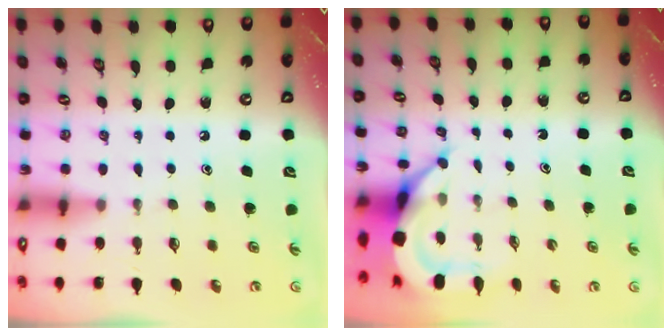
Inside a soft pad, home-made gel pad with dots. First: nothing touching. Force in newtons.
{"total": 6.6, "press": 6.6, "slide": 0.2}